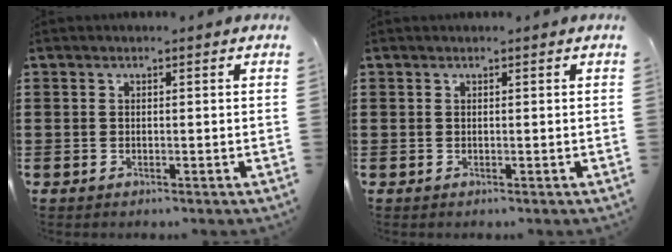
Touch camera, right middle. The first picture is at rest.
{"total": 0.0}